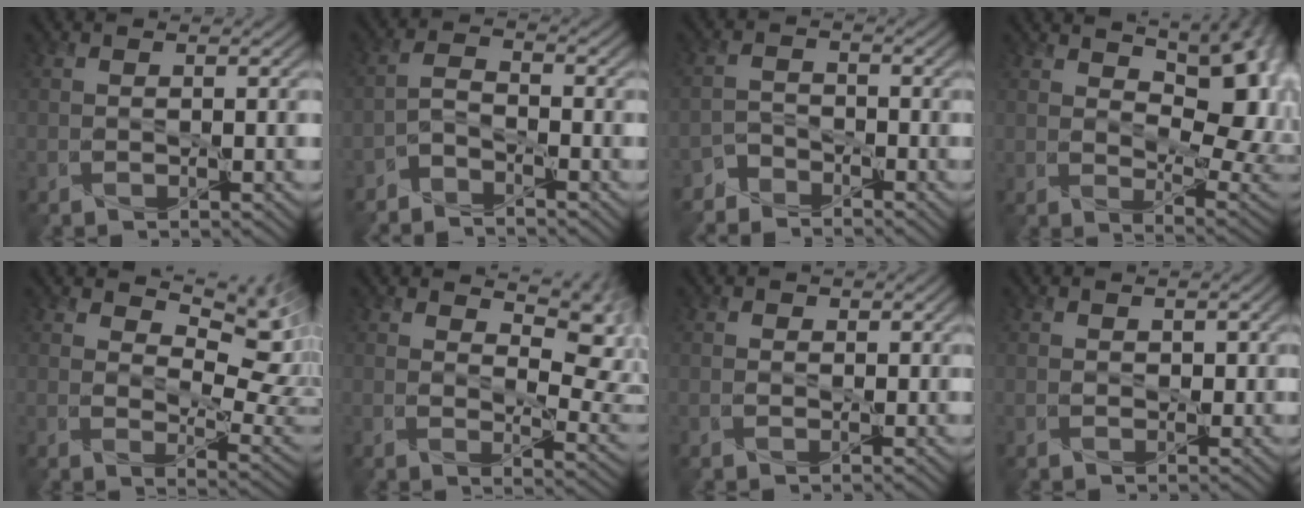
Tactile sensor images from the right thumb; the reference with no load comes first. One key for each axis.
{"total": 3.3, "fx": -3.1, "fy": 0.8, "fz": 1.0, "tx": -0.022, "ty": 0.000, "tz": -0.073}
{"total": 3.2, "fx": -3.0, "fy": 1.2, "fz": 0.0, "tx": 0.003, "ty": 0.002, "tz": -0.069}
{"total": 13.7, "fx": 5.8, "fy": 6.6, "fz": 10.5, "tx": -0.147, "ty": 0.006, "tz": 0.090}
{"total": 12.2, "fx": 7.0, "fy": 5.2, "fz": 8.6, "tx": -0.137, "ty": -0.006, "tz": 0.111}
{"total": 10.9, "fx": 6.6, "fy": 4.5, "fz": 7.4, "tx": -0.110, "ty": -0.004, "tz": 0.101}
{"total": 0.7, "fx": 0.3, "fy": 0.6, "fz": 0.1, "tx": -0.001, "ty": -0.004, "tz": 0.004}
{"total": 0.8, "fx": 0.4, "fy": 0.6, "fz": 0.3, "tx": -0.006, "ty": -0.005, "tz": 0.008}